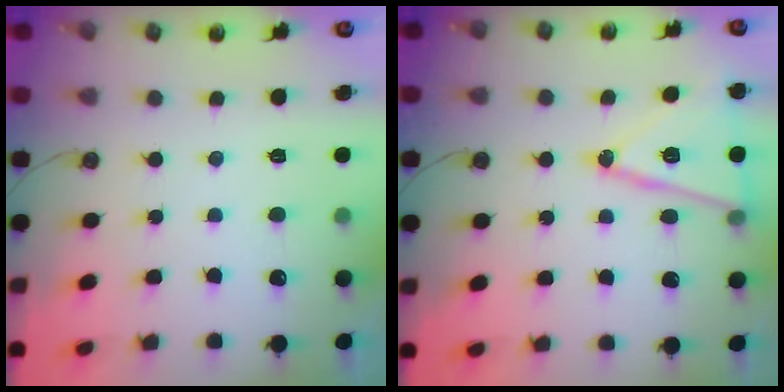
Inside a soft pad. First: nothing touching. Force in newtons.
{"total": 15.4, "press": 15.0, "slide": 3.4}